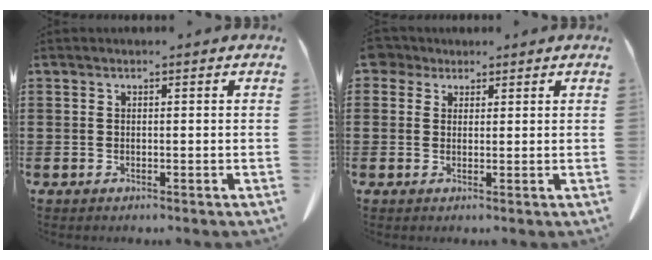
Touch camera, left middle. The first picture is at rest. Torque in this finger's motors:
{"motor_torque": [0.01, -0.07, 0.00, 0.00]}